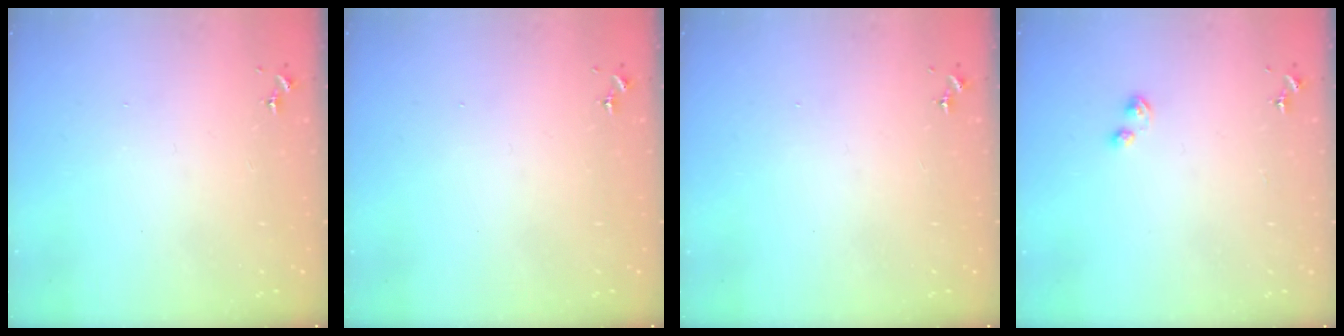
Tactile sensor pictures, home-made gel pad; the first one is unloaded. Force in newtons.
{"total": 0.0}
{"total": 0.0}
{"total": 3.0, "press": 3.0, "slide": 0.5}